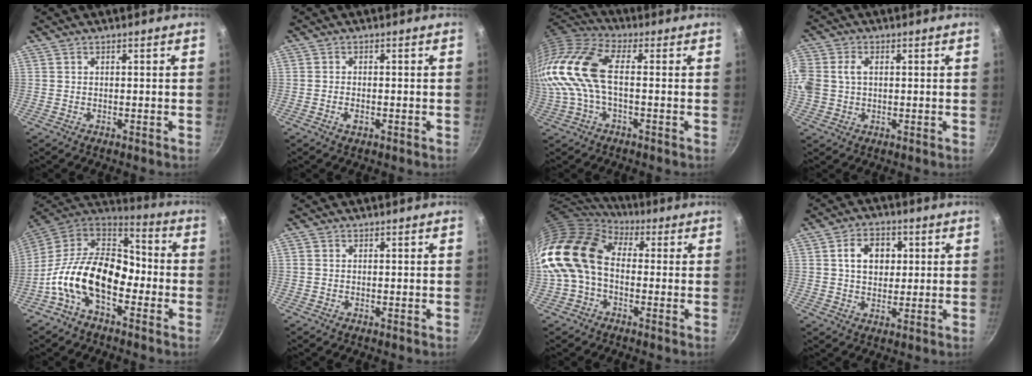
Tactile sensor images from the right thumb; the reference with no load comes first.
{"total": 1.7, "force": [-0.7, 0.8, 1.3], "torque": [-0.033, 0.002, -0.016]}
{"total": 17.6, "force": [0.3, 9.0, 15.1], "torque": [-0.331, 0.023, -0.011]}
{"total": 7.4, "force": [1.0, 5.8, 4.5], "torque": [-0.093, 0.010, 0.013]}
{"total": 18.1, "force": [-5.4, 10.8, 13.5], "torque": [-0.210, 0.052, -0.125]}
{"total": 0.6, "force": [0.1, 0.5, 0.2], "torque": [-0.005, 0.003, 0.000]}
{"total": 15.6, "force": [0.5, 11.2, 10.9], "torque": [-0.194, 0.031, -0.007]}
{"total": 7.8, "force": [1.7, 5.9, 4.8], "torque": [-0.055, 0.005, 0.024]}